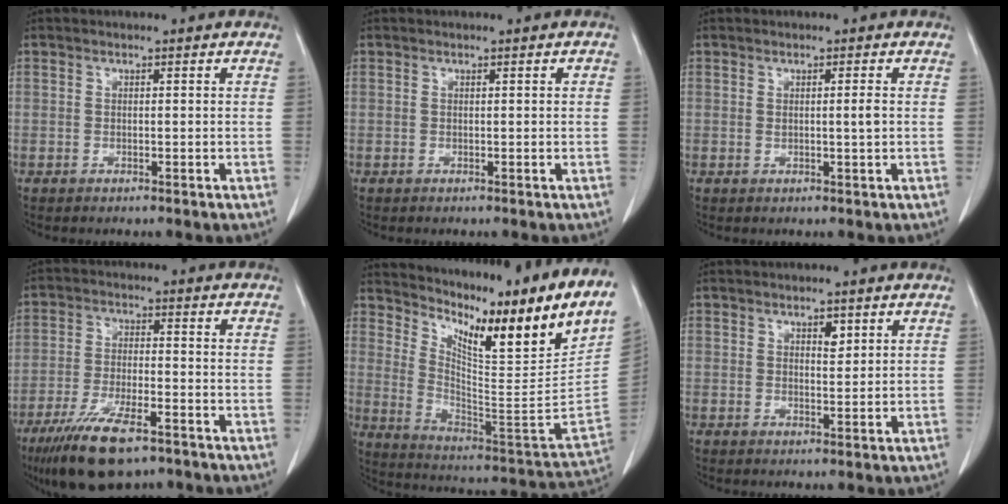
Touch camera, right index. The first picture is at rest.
{"total": 0.0}
{"total": 1.5, "force": [0.2, -0.1, 1.5], "torque": [-0.028, -0.002, 0.003]}
{"total": 11.7, "force": [-8.0, 3.2, 7.9], "torque": [-0.147, -0.020, -0.140]}
{"total": 24.0, "force": [17.7, 1.6, 16.2], "torque": [-0.266, -0.059, 0.264]}
{"total": 2.0, "force": [1.1, 0.8, 1.5], "torque": [-0.023, -0.005, 0.018]}